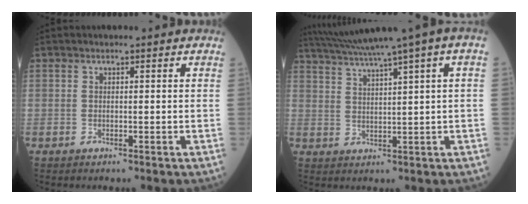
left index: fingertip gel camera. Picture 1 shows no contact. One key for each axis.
{"total": 10.3, "fx": 7.4, "fy": -1.7, "fz": 7.0, "tx": -0.119, "ty": 0.029, "tz": 0.116}